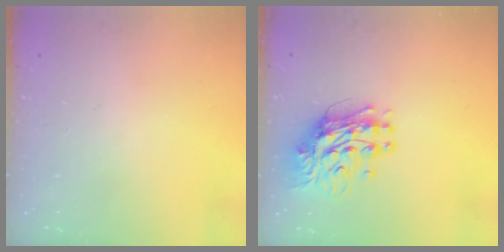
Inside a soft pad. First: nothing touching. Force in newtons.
{"total": 12.2, "press": 12.2, "slide": 1.0}